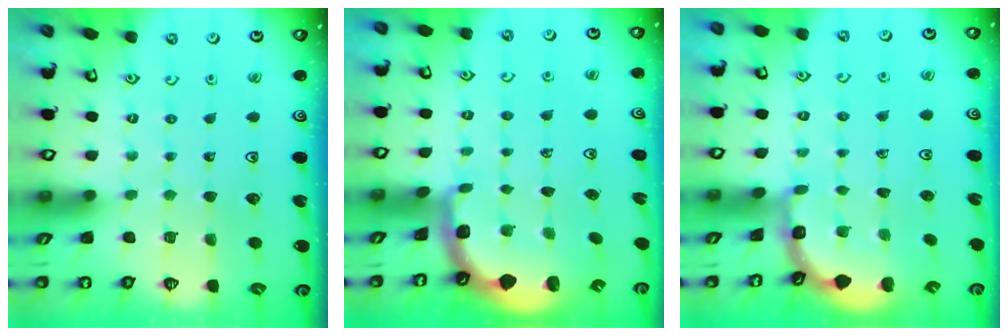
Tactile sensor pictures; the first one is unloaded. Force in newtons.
{"total": 2.0, "press": 1.8, "slide": 0.9}
{"total": 2.0, "press": 2.0, "slide": 0.2}